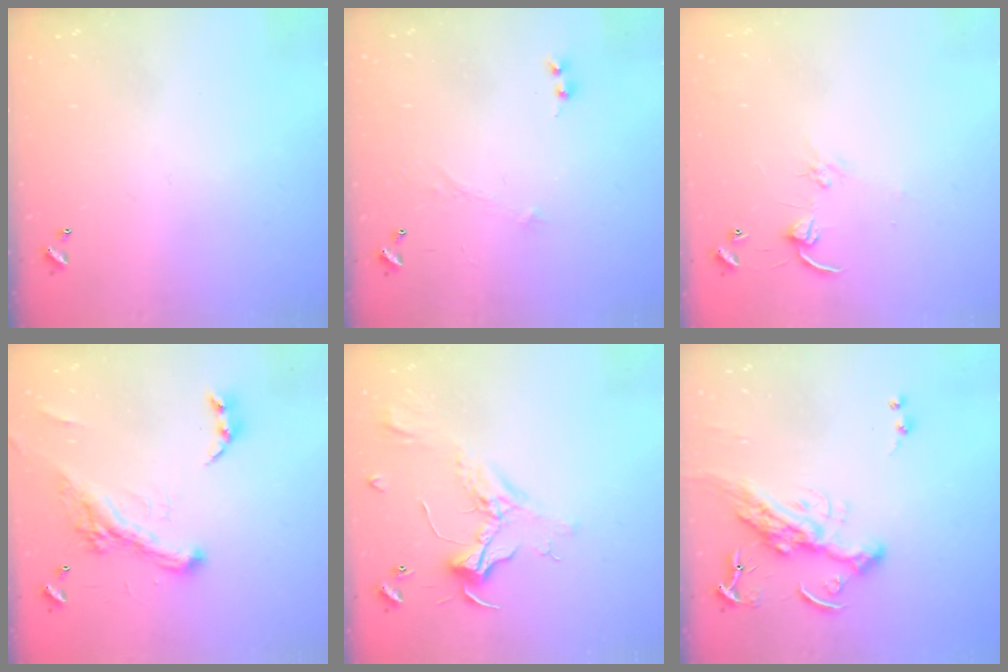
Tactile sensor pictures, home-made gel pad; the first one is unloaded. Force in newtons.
{"total": 0.0}
{"total": 4.6, "press": 4.6, "slide": 0.4}
{"total": 4.6, "press": 4.4, "slide": 1.4}
{"total": 2.3, "press": 2.2, "slide": 0.8}
{"total": 12.7, "press": 12.6, "slide": 1.7}